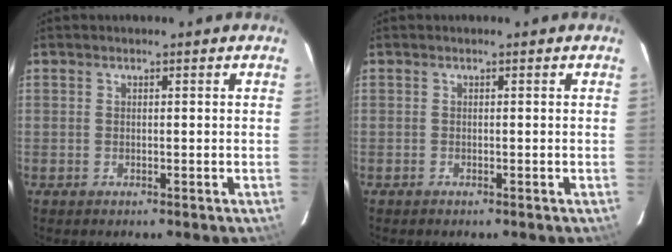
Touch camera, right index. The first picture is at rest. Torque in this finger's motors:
{"motor_torque": [0.00, 0.00, 0.00, -0.01]}